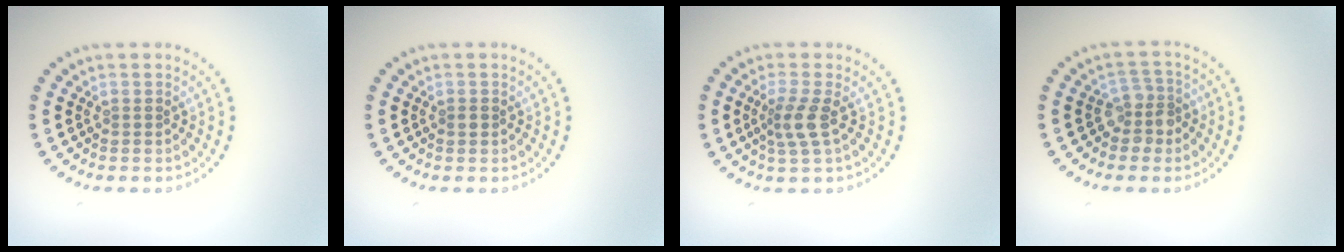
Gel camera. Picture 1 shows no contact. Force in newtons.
{"total": 0.7, "press": 0.7, "slide": 0.1}
{"total": 2.5, "press": 2.0, "slide": 1.6}
{"total": 2.5, "press": 2.0, "slide": 1.5}